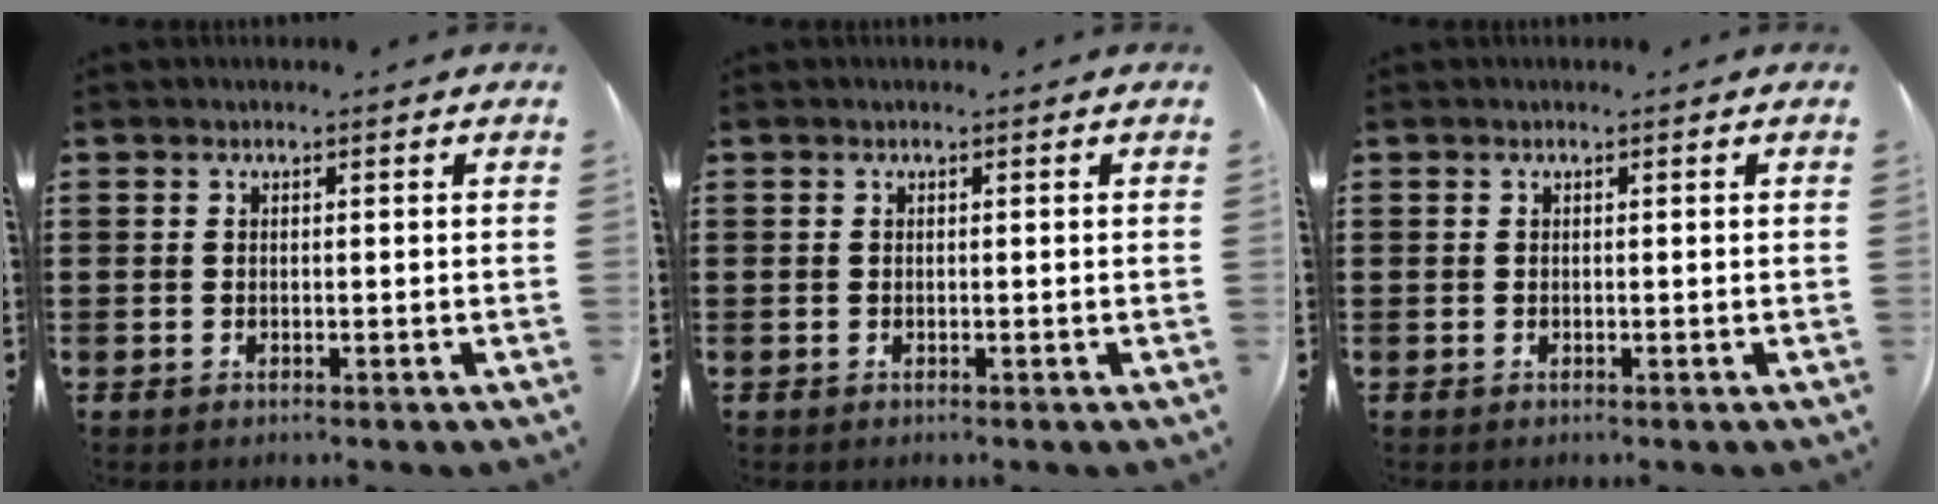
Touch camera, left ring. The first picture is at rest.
{"total": 0.0}
{"total": 0.0}